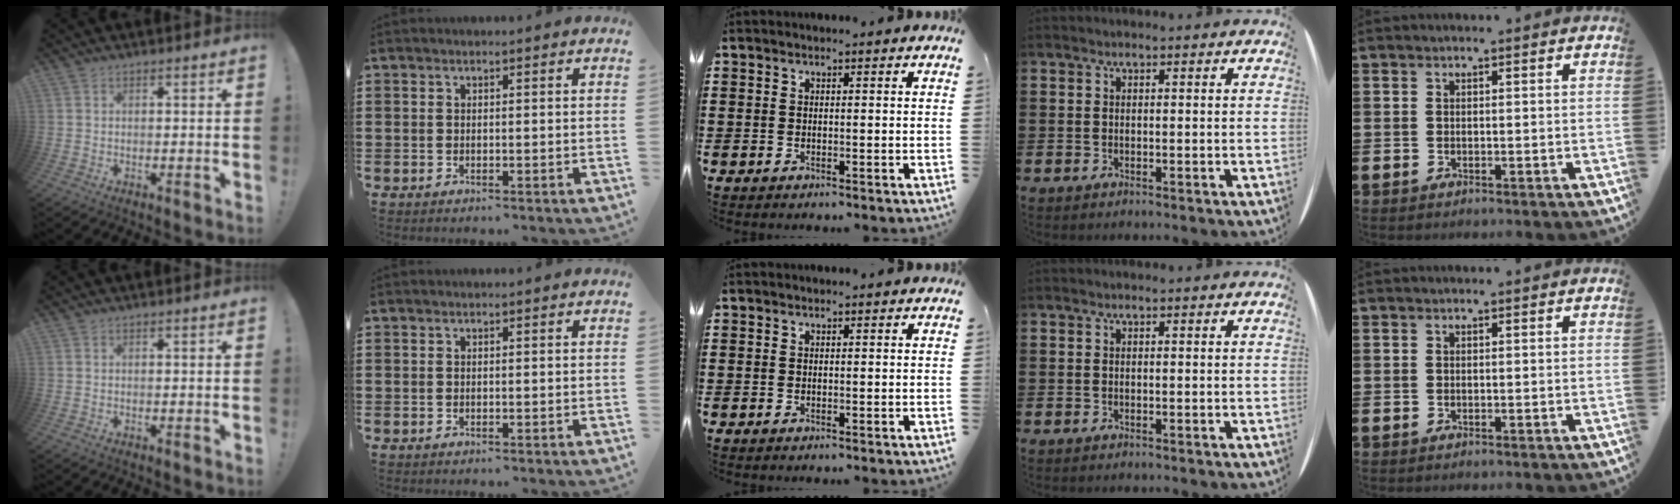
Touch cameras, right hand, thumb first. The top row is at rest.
{}